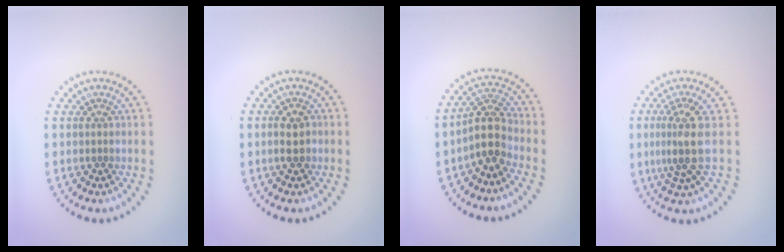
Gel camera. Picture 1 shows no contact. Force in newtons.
{"total": 2.1, "press": 2.1, "slide": 0.2}
{"total": 3.6, "press": 2.9, "slide": 2.2}
{"total": 3.3, "press": 2.5, "slide": 2.2}